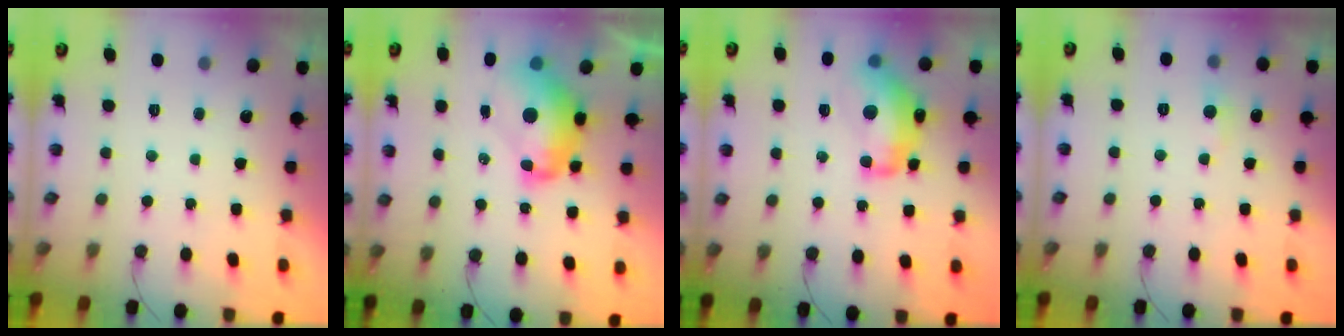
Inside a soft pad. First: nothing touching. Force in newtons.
{"total": 11.8, "press": 11.7, "slide": 1.1}
{"total": 13.7, "press": 13.7, "slide": 1.1}
{"total": 4.4, "press": 4.4, "slide": 0.5}